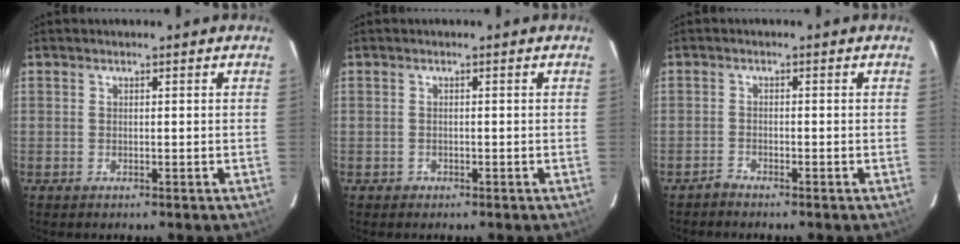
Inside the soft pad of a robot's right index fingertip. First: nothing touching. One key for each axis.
{"total": 0.9, "fx": -0.7, "fy": 0.6, "fz": -0.1, "tx": 0.002, "ty": 0.005, "tz": -0.010}
{"total": 1.3, "fx": -1.3, "fy": 0.0, "fz": -0.1, "tx": 0.003, "ty": -0.001, "tz": -0.028}